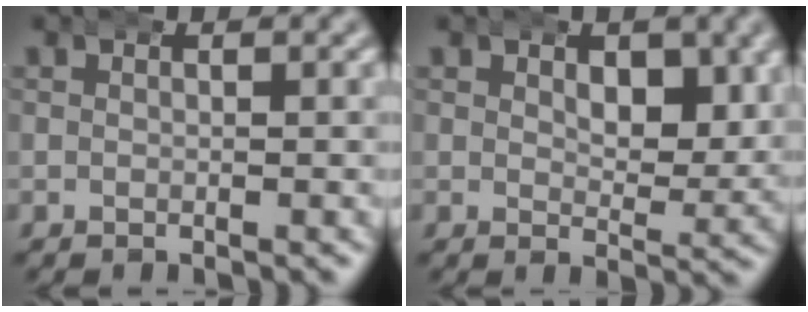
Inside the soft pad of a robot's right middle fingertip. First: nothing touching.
{"total": 3.6, "force": [1.7, 1.9, 2.5], "torque": [-0.035, -0.018, 0.030]}